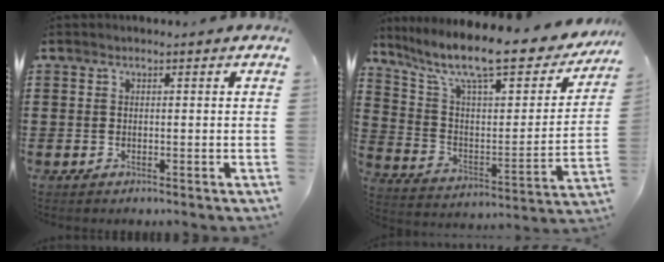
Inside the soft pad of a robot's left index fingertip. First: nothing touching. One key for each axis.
{"total": 12.6, "fx": 10.0, "fy": 1.8, "fz": 7.5, "tx": -0.175, "ty": -0.067, "tz": 0.165}